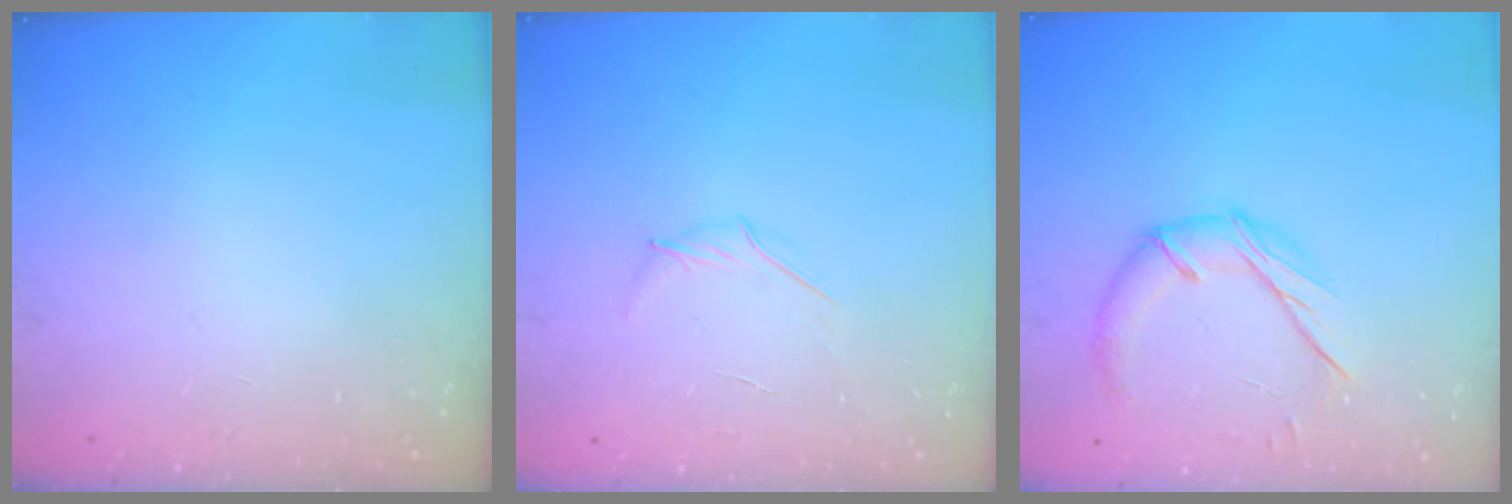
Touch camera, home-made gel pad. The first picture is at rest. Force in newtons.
{"total": 4.1, "press": 3.9, "slide": 1.1}
{"total": 10.4, "press": 10.4, "slide": 0.6}